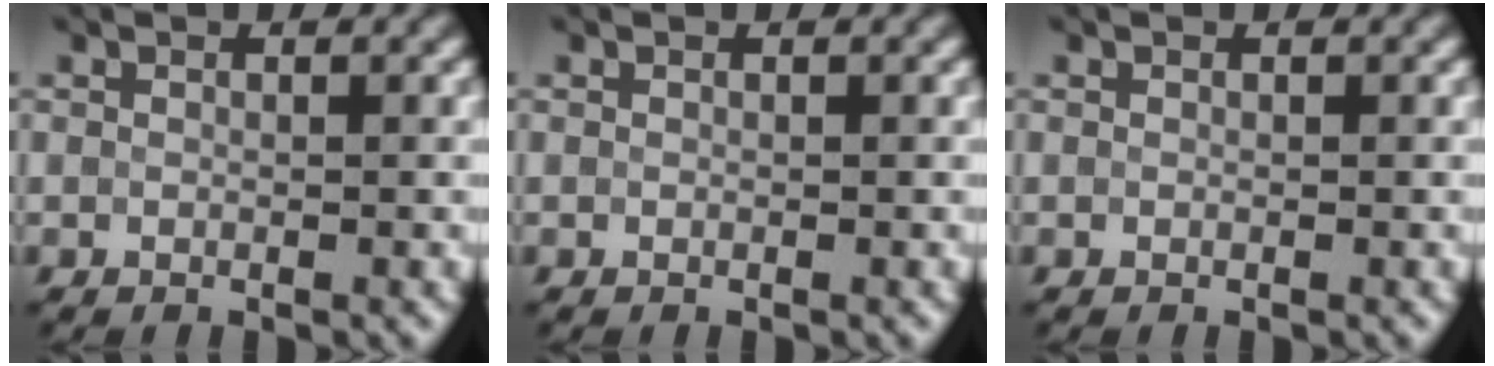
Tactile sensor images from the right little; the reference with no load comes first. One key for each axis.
{"total": 0.0}
{"total": 0.0}